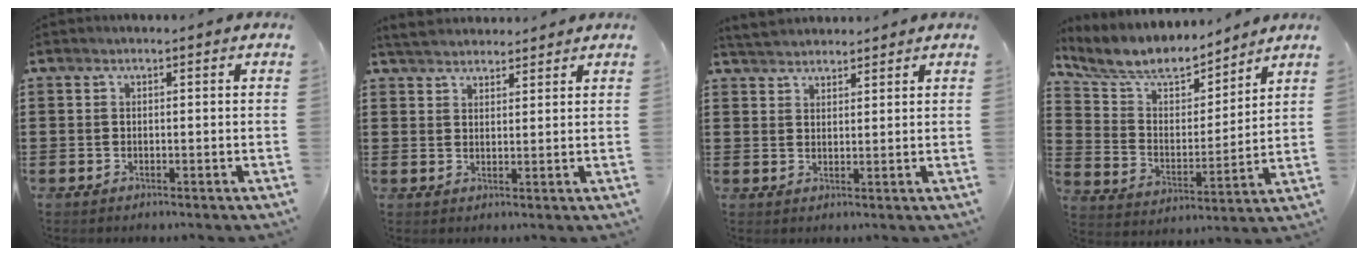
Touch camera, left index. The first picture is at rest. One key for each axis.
{"total": 3.3, "fx": 3.2, "fy": 0.8, "fz": 0.5, "tx": -0.020, "ty": -0.002, "tz": 0.061}
{"total": 3.1, "fx": 3.0, "fy": 0.6, "fz": 0.2, "tx": -0.014, "ty": -0.003, "tz": 0.058}
{"total": 7.7, "fx": 6.8, "fy": 2.7, "fz": 2.5, "tx": -0.086, "ty": -0.036, "tz": 0.118}